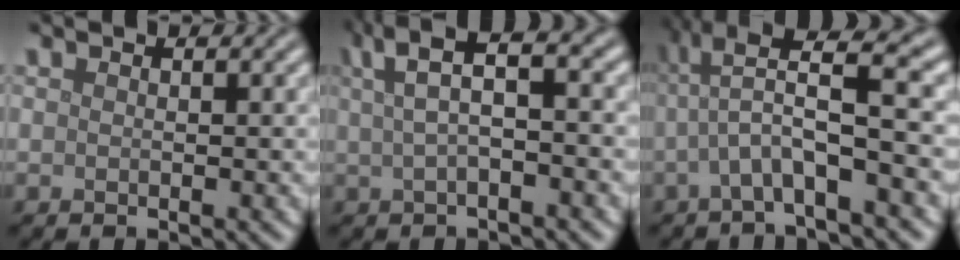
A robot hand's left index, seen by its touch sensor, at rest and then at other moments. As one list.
[{"total": 4.8, "force": [1.5, 1.4, 4.3], "torque": [-0.075, 0.018, 0.022]}, {"total": 6.3, "force": [-0.3, 1.1, 6.2], "torque": [-0.113, 0.023, -0.014]}]